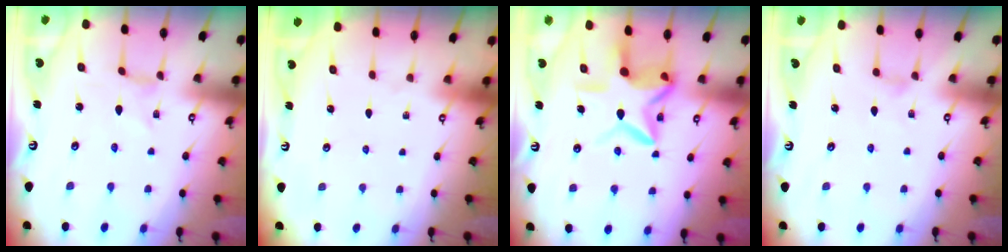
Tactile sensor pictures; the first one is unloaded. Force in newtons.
{"total": 0.0}
{"total": 13.3, "press": 13.2, "slide": 1.7}
{"total": 0.0}